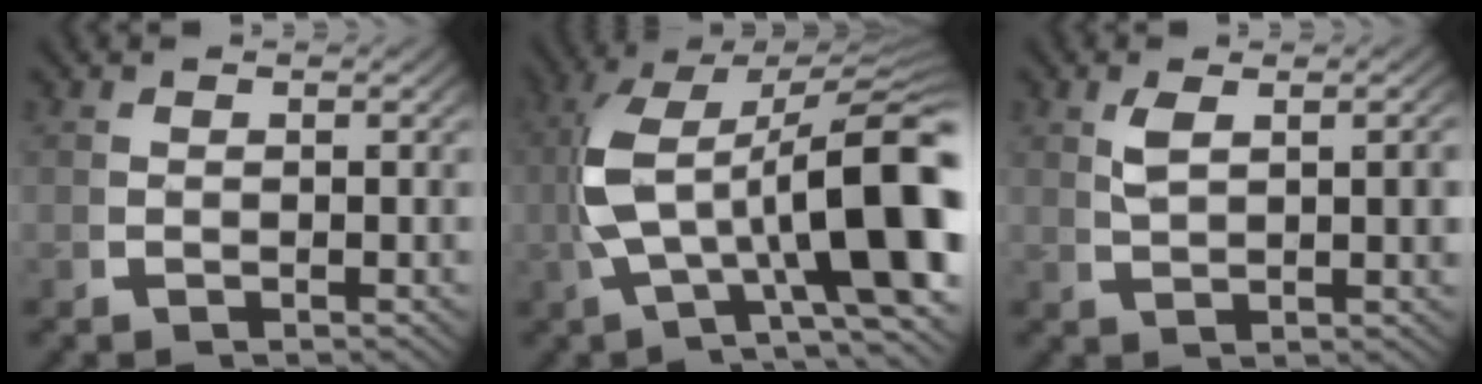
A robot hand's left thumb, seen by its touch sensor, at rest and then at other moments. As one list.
[{"total": 13.1, "force": [-0.5, 5.9, 11.6], "torque": [-0.209, -0.018, 0.005]}, {"total": 2.6, "force": [1.1, 0.5, 2.3], "torque": [-0.044, 0.000, 0.029]}]